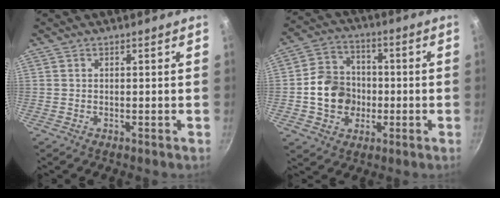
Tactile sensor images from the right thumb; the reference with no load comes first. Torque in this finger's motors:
{"motor_torque": [-0.56, 0.79, 1.17, -0.33, 0.04]}